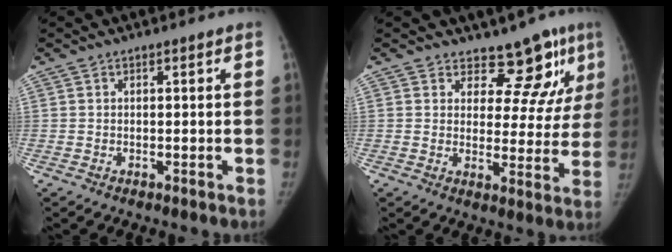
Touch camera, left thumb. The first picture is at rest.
{"total": 10.3, "force": [8.1, 5.3, 3.5], "torque": [0.004, -0.055, 0.090]}